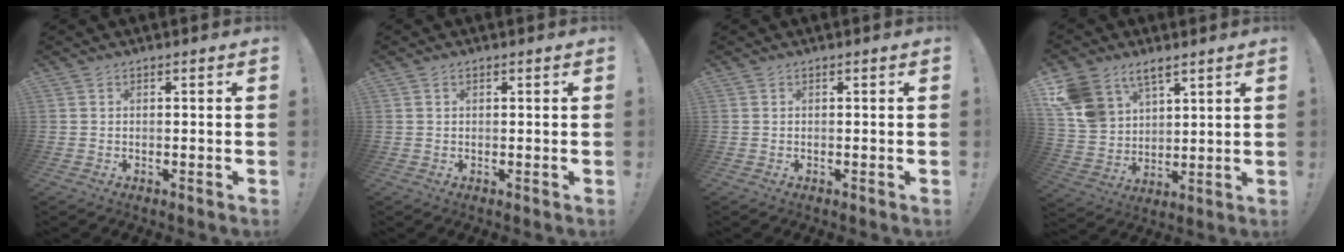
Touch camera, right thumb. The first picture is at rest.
{"total": 0.6, "force": [0.3, 0.4, 0.3], "torque": [0.000, 0.000, 0.004]}
{"total": 0.0}
{"total": 11.9, "force": [8.1, 7.6, 4.3], "torque": [-0.085, -0.045, 0.165]}